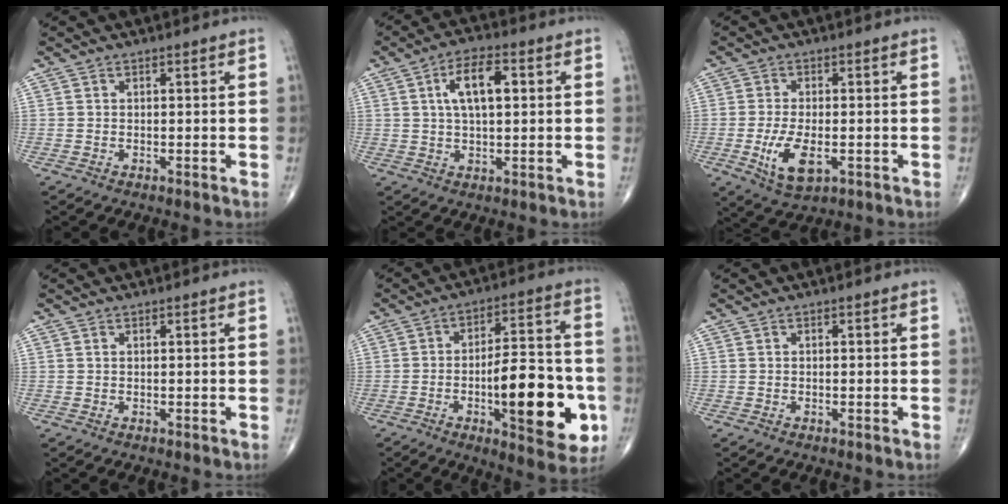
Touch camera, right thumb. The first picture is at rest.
{"total": 8.5, "force": [2.0, 3.8, 7.4], "torque": [-0.123, 0.009, 0.030]}
{"total": 8.0, "force": [-2.1, 3.7, 6.7], "torque": [-0.130, -0.009, -0.030]}
{"total": 0.0}
{"total": 20.1, "force": [-5.4, 7.1, 18.0], "torque": [-0.229, 0.022, -0.067]}
{"total": 0.0}